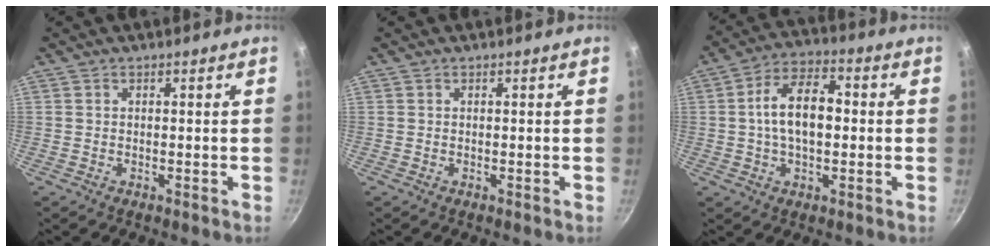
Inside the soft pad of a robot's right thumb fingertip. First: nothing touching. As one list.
[{"total": 0.0}, {"total": 11.6, "force": [0.4, 6.6, 9.5], "torque": [-0.141, 0.032, -0.003]}]